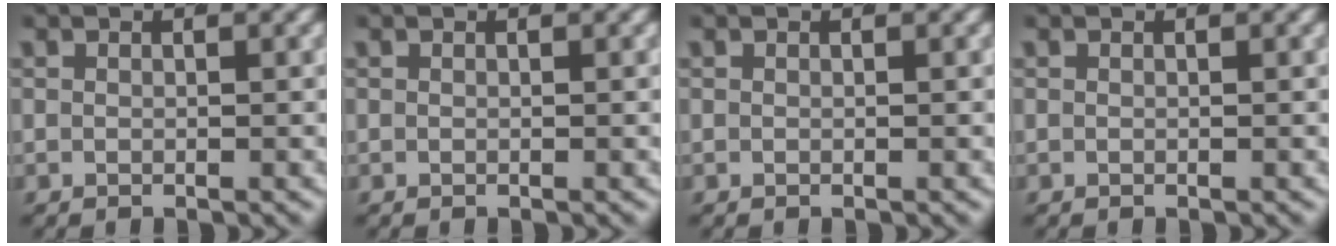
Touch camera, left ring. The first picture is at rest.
{"total": 0.0}
{"total": 0.0}
{"total": 0.0}